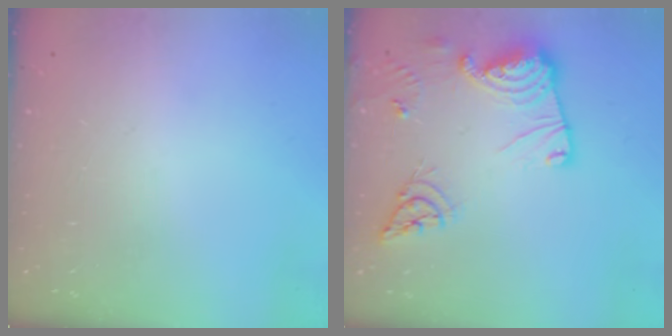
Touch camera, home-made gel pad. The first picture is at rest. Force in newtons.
{"total": 17.7, "press": 17.6, "slide": 1.8}